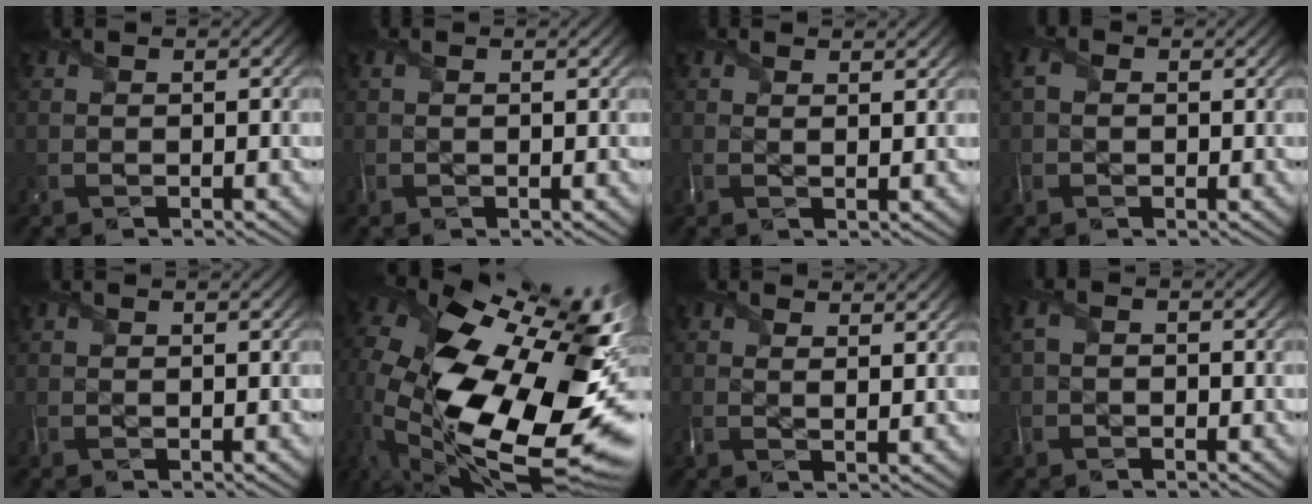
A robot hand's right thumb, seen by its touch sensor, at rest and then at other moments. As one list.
[{"total": 1.3, "force": [0.4, 0.7, 1.0], "torque": [-0.027, 0.000, 0.008]}, {"total": 1.9, "force": [1.2, 0.6, 1.3], "torque": [-0.028, -0.002, 0.022]}, {"total": 3.2, "force": [0.4, 2.5, 2.0], "torque": [-0.055, 0.002, 0.001]}, {"total": 1.0, "force": [0.5, 0.3, 0.7], "torque": [-0.022, 0.001, 0.009]}, {"total": 20.6, "force": [0.0, 10.6, 17.6], "torque": [-0.356, -0.046, 0.013]}, {"total": 2.6, "force": [1.6, 0.7, 1.8], "torque": [-0.037, -0.003, 0.029]}, {"total": 2.3, "force": [-0.2, 1.5, 1.8], "torque": [-0.051, 0.003, -0.010]}]